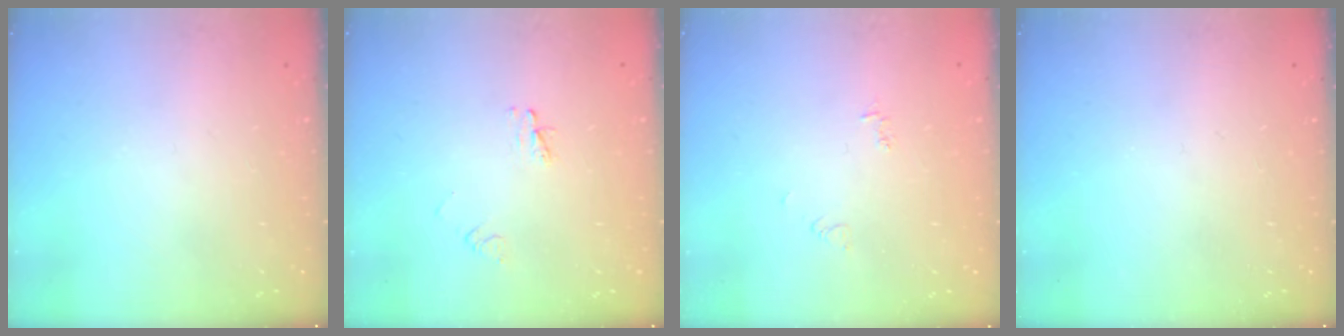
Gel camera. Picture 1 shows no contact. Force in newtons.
{"total": 2.9, "press": 2.9, "slide": 0.3}
{"total": 3.9, "press": 3.8, "slide": 0.5}
{"total": 0.0}